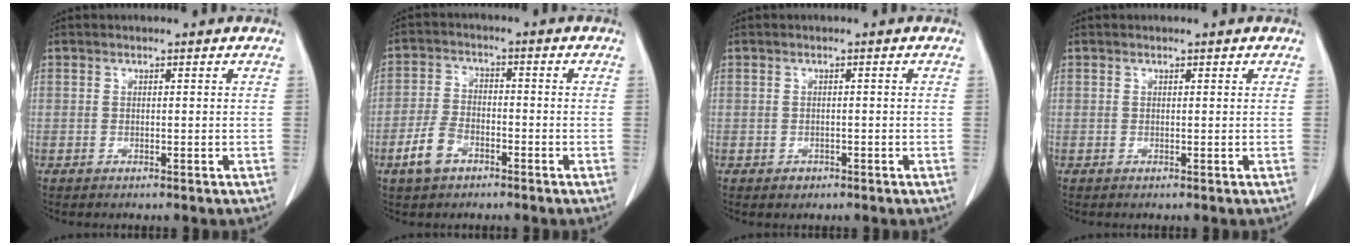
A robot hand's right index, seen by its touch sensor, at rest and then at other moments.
{"total": 5.7, "force": [-3.3, 3.2, 3.4], "torque": [-0.081, 0.005, -0.063]}
{"total": 1.1, "force": [-0.7, 0.9, 0.2], "torque": [-0.003, 0.002, -0.008]}
{"total": 0.0}